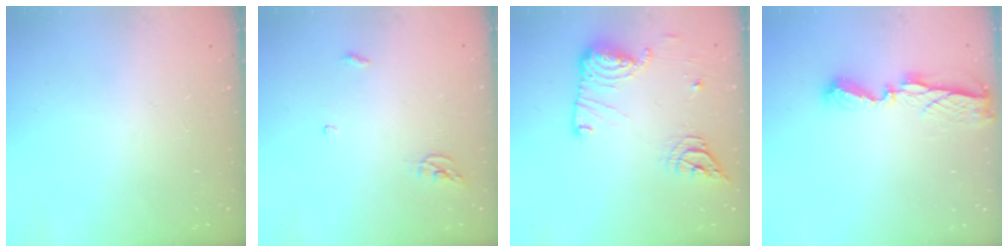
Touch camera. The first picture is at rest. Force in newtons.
{"total": 3.6, "press": 3.6, "slide": 0.3}
{"total": 15.8, "press": 15.0, "slide": 4.9}
{"total": 6.9, "press": 6.9, "slide": 0.6}